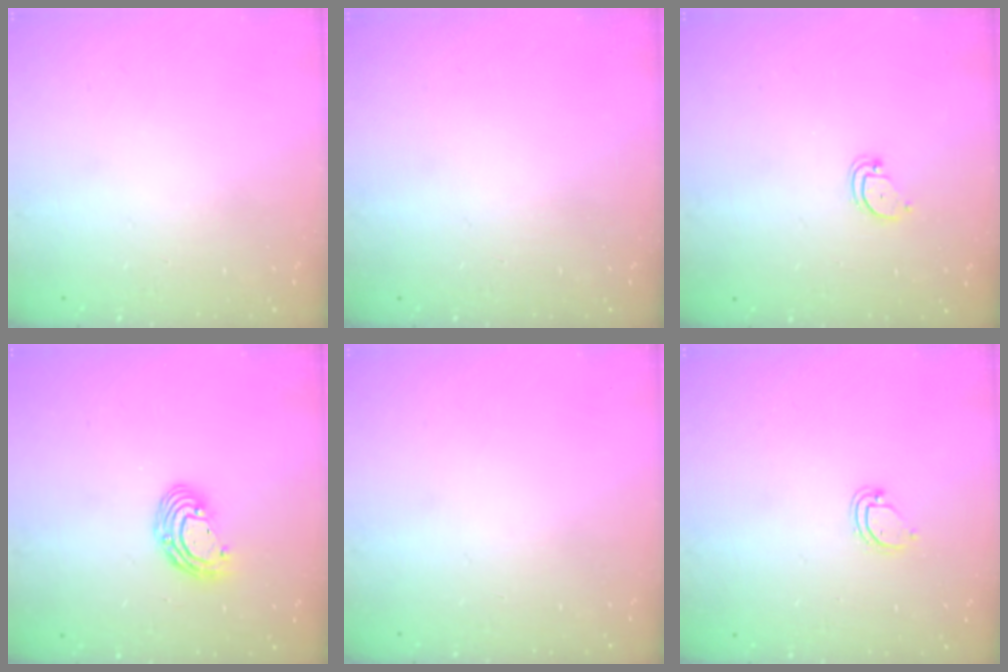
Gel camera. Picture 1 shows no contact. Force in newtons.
{"total": 0.0}
{"total": 3.0, "press": 3.0, "slide": 0.3}
{"total": 8.7, "press": 8.6, "slide": 1.2}
{"total": 0.0}
{"total": 3.6, "press": 3.6, "slide": 0.5}